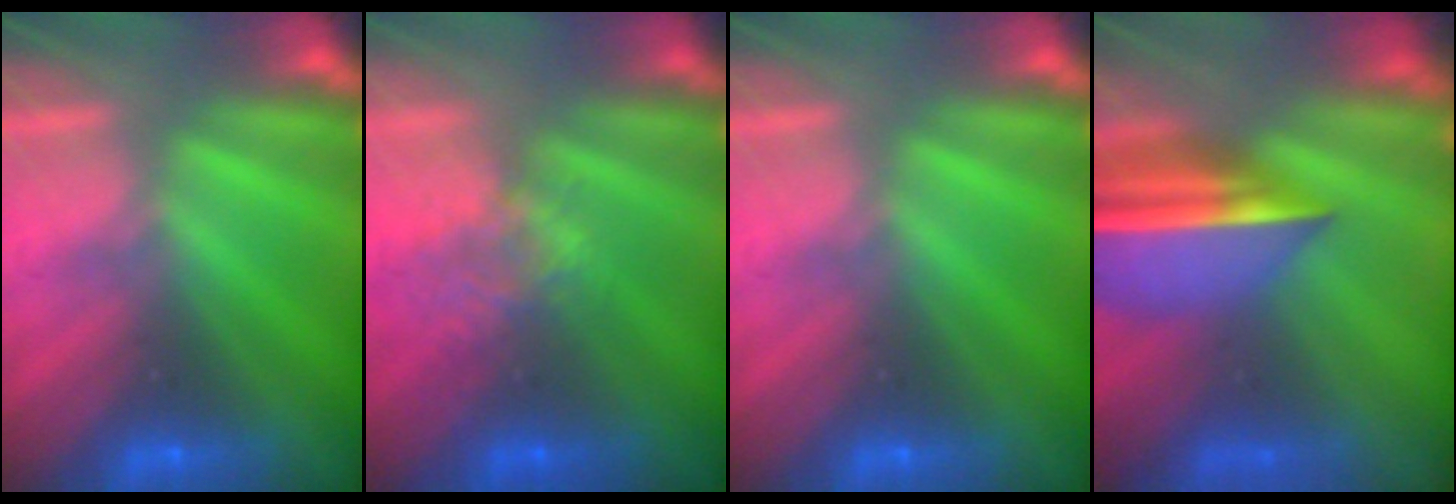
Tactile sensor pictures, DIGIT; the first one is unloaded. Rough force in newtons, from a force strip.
{"total": 4.2}
{"total": 0.0}
{"total": 7.5}